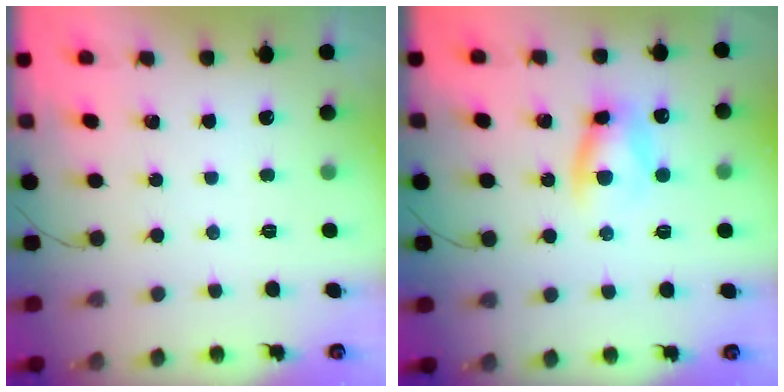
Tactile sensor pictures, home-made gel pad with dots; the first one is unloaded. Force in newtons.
{"total": 8.7, "press": 8.6, "slide": 1.5}